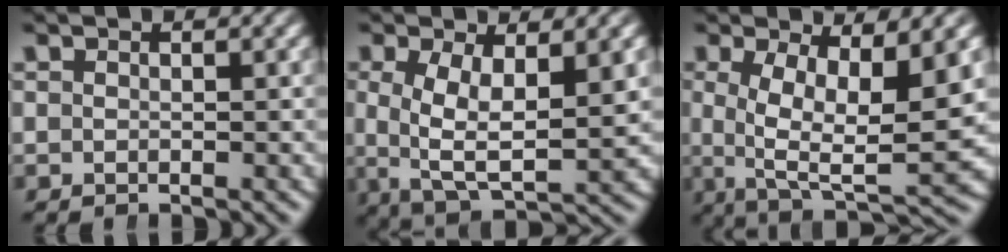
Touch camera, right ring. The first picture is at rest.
{"total": 6.3, "force": [-0.5, 3.7, 5.1], "torque": [-0.110, -0.039, 0.012]}
{"total": 9.2, "force": [-0.7, 4.1, 8.2], "torque": [-0.142, -0.048, 0.013]}